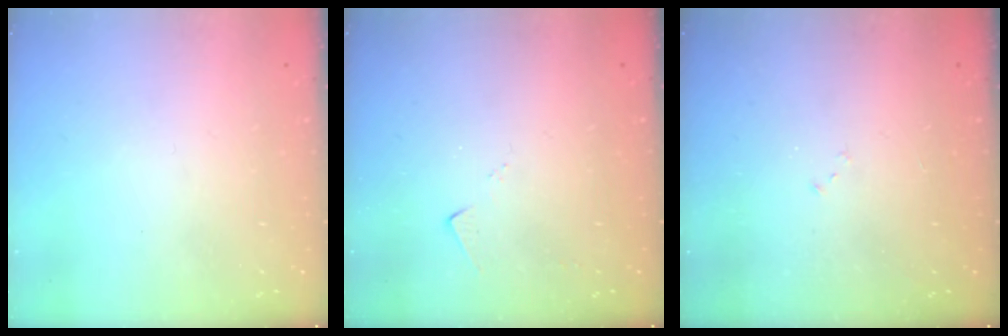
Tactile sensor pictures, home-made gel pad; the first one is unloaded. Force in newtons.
{"total": 3.3, "press": 3.3, "slide": 0.4}
{"total": 7.8, "press": 7.7, "slide": 0.7}